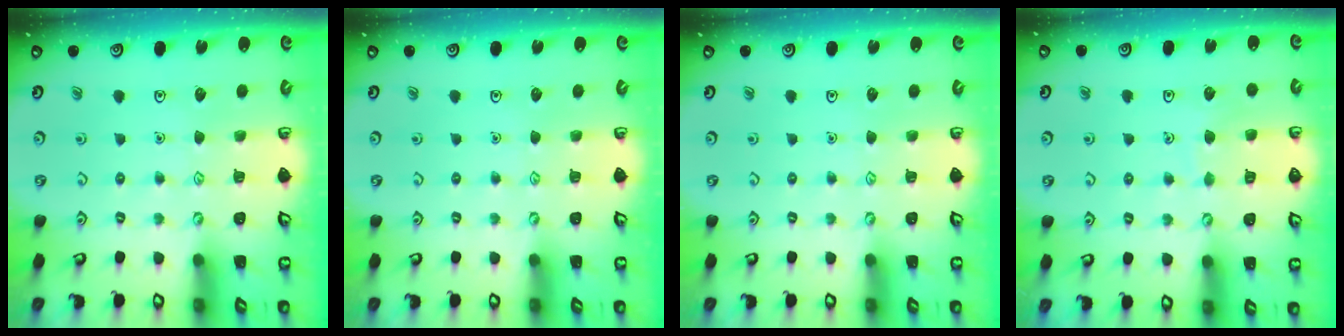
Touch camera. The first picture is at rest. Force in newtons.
{"total": 0.0}
{"total": 0.0}
{"total": 3.5, "press": 3.5, "slide": 0.3}